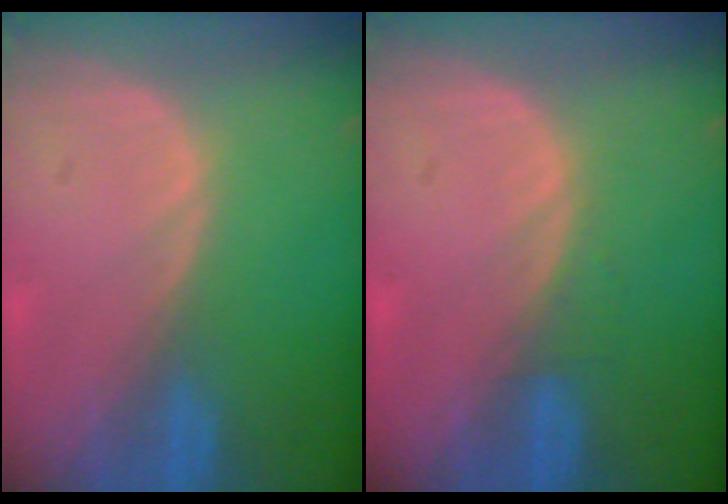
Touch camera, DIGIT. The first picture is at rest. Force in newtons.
{"total": 1.0, "press": 0.9, "slide": 0.3}